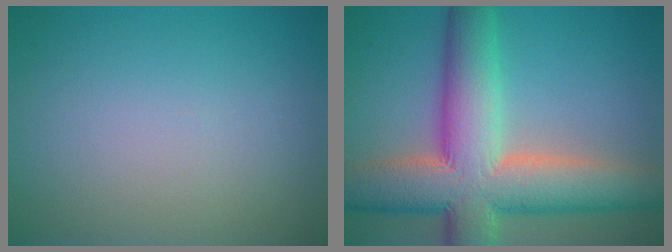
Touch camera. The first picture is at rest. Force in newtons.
{"total": 12.7, "press": 12.7, "slide": 0.8}